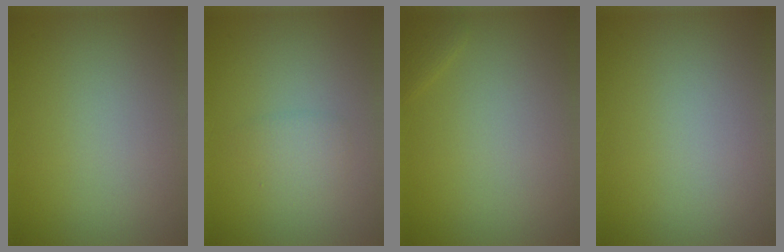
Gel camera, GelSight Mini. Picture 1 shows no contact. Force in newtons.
{"total": 1.4, "press": 1.4, "slide": 0.0}
{"total": 0.7, "press": 0.7, "slide": 0.1}
{"total": 0.0}